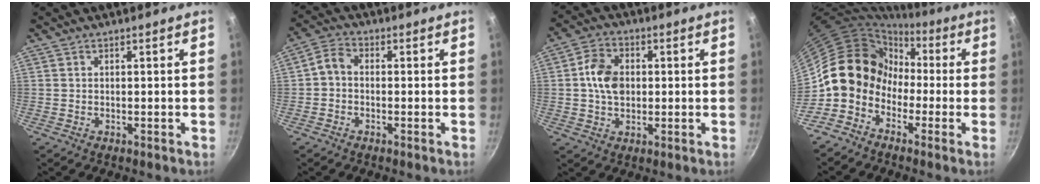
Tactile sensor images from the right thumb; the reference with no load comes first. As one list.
[{"total": 3.7, "force": [-0.8, 2.8, 2.3], "torque": [-0.049, 0.021, -0.029]}, {"total": 8.2, "force": [0.6, 5.9, 5.6], "torque": [-0.086, 0.012, 0.003]}, {"total": 10.9, "force": [-2.1, 9.5, 4.8], "torque": [-0.034, 0.040, -0.057]}]